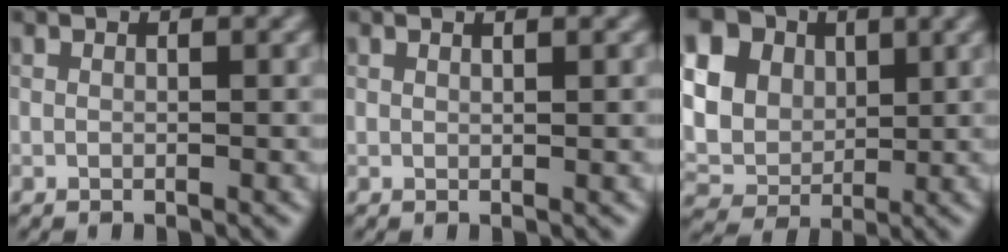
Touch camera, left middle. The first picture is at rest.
{"total": 1.0, "force": [0.6, 0.4, 0.7], "torque": [0.000, 0.007, 0.000]}
{"total": 14.3, "force": [5.8, 11.4, 6.5], "torque": [-0.188, 0.038, 0.110]}